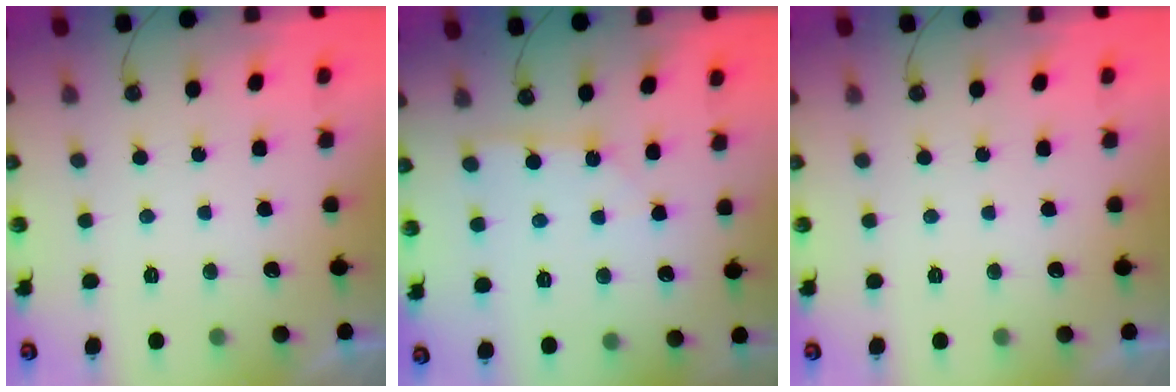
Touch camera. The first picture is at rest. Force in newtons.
{"total": 2.3, "press": 2.3, "slide": 0.2}
{"total": 0.0}